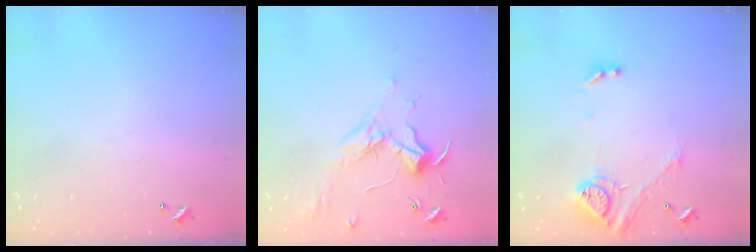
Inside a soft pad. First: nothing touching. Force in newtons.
{"total": 1.8, "press": 1.7, "slide": 0.7}
{"total": 15.6, "press": 15.6, "slide": 1.1}